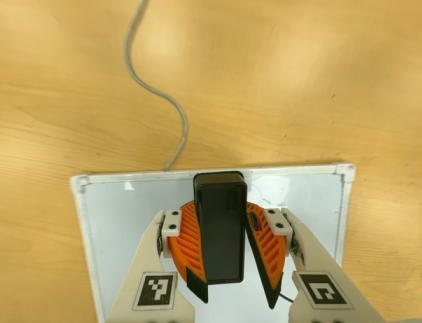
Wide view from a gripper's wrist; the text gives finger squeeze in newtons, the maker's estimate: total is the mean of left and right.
{"total": 13.4, "left": 15.5, "right": 11.3}